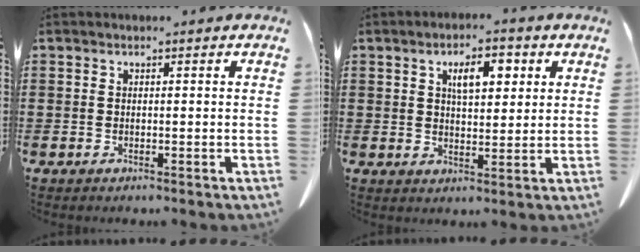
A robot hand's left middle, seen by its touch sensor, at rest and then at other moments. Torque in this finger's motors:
{"motor_torque": [0.77, 0.29, 0.21, 0.10]}